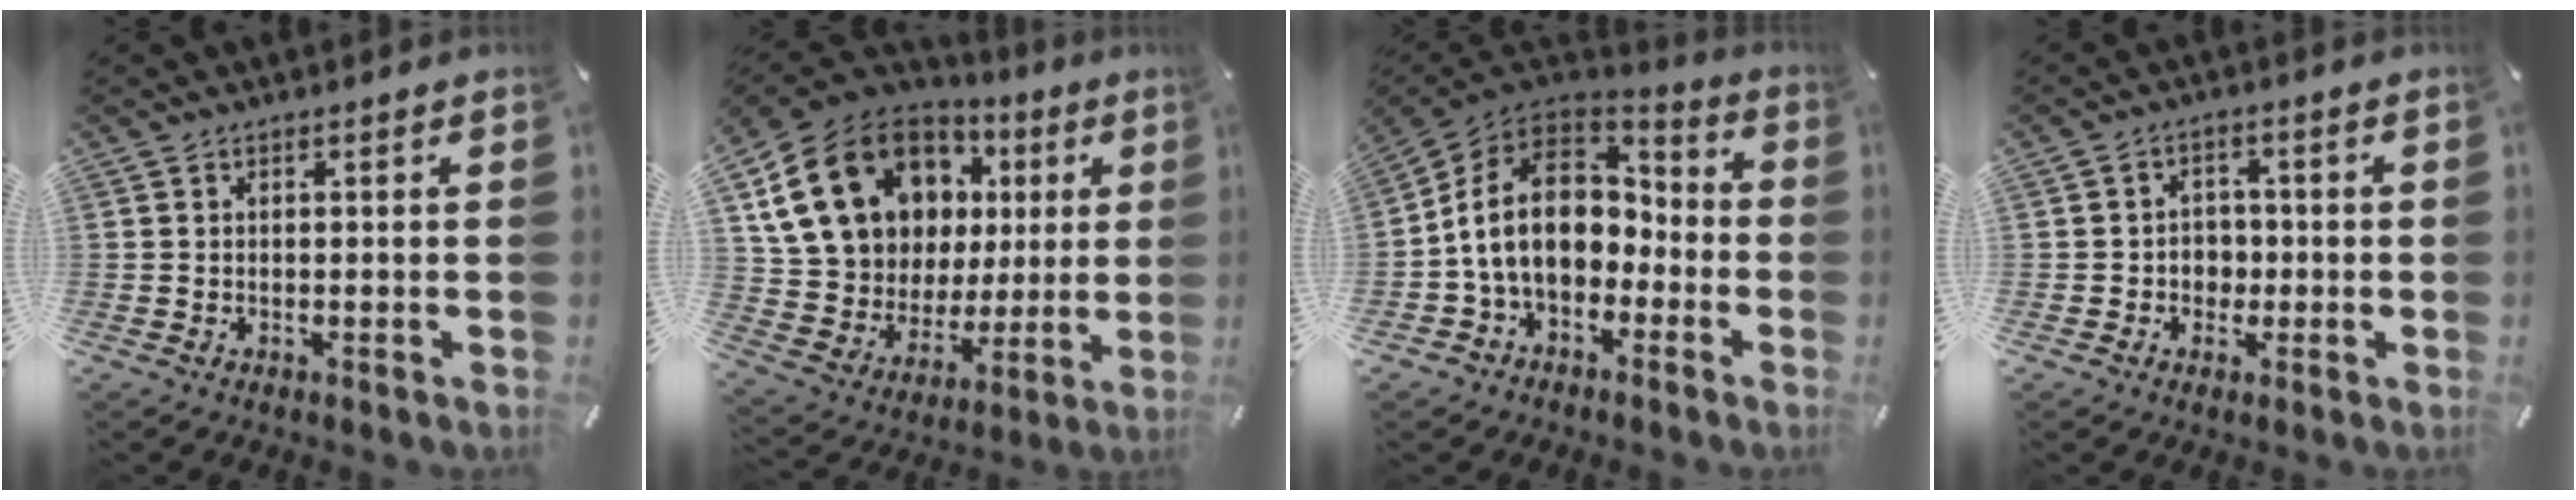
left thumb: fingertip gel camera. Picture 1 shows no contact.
{"total": 20.7, "force": [8.7, 15.5, 10.6], "torque": [-0.203, -0.043, 0.178]}
{"total": 14.8, "force": [-0.9, 11.6, 9.2], "torque": [-0.191, 0.021, -0.015]}
{"total": 4.4, "force": [-0.7, 4.2, 1.1], "torque": [-0.012, 0.006, -0.017]}